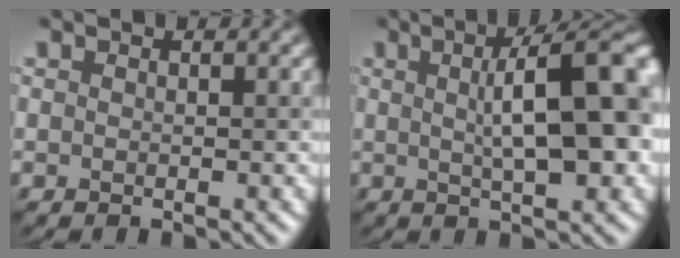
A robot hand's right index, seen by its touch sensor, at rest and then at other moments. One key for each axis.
{"total": 11.0, "fx": 1.7, "fy": 3.1, "fz": 10.5, "tx": -0.114, "ty": 0.021, "tz": 0.027}